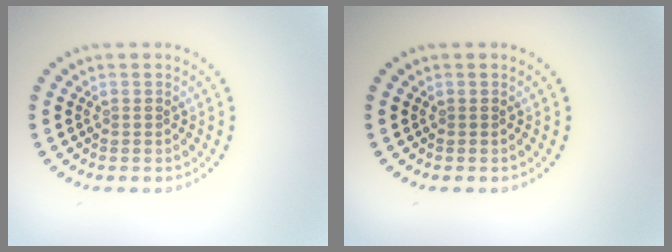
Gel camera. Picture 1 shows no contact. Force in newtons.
{"total": 0.0}